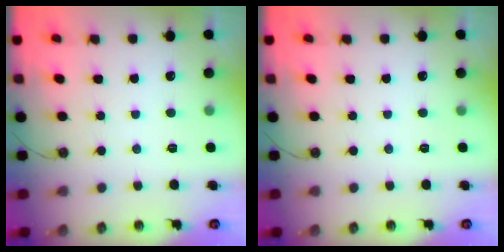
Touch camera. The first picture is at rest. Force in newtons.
{"total": 2.0, "press": 0.4, "slide": 2.0}